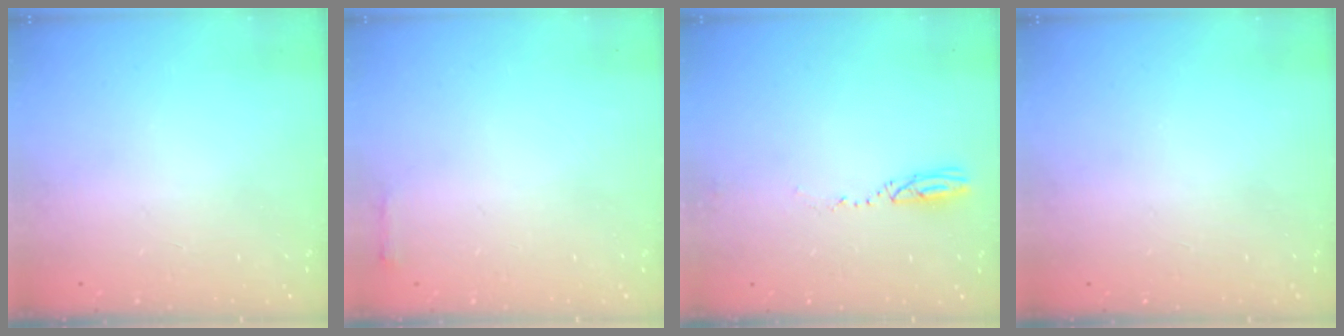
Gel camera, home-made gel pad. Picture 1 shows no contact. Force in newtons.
{"total": 2.3, "press": 2.3, "slide": 0.5}
{"total": 3.3, "press": 3.1, "slide": 1.2}
{"total": 0.0}